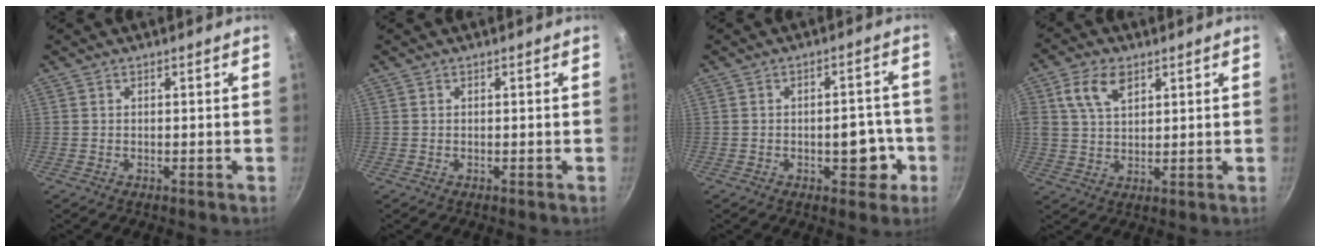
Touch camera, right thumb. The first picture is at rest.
{"total": 0.0}
{"total": 7.1, "force": [-2.2, 4.0, 5.4], "torque": [-0.033, 0.020, -0.027]}
{"total": 7.9, "force": [3.5, 4.8, 5.3], "torque": [-0.092, -0.004, 0.064]}